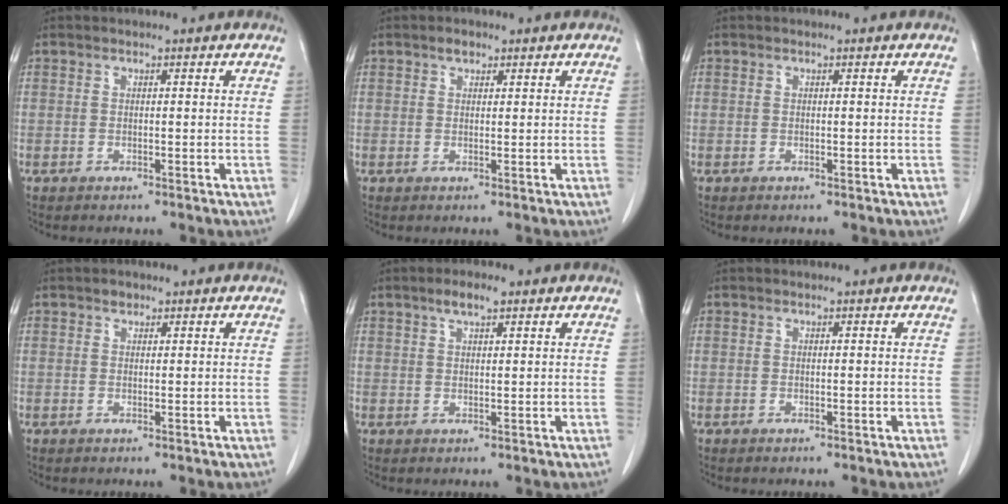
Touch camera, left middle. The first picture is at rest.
{"total": 1.3, "force": [0.8, 0.8, 0.5], "torque": [-0.011, 0.002, 0.013]}
{"total": 0.0}
{"total": 0.8, "force": [0.6, 0.6, 0.2], "torque": [-0.003, -0.002, 0.007]}
{"total": 3.0, "force": [1.9, 0.8, 2.2], "torque": [-0.044, 0.007, 0.035]}
{"total": 0.0}